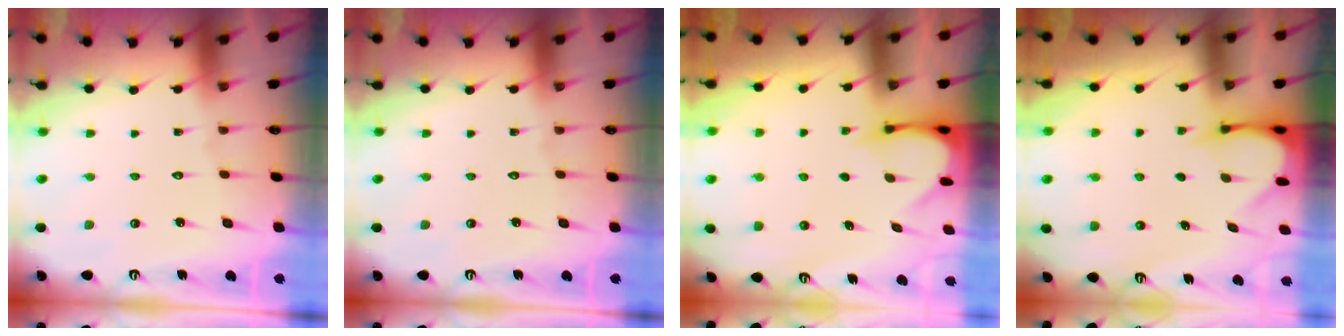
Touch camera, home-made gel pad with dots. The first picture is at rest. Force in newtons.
{"total": 0.0}
{"total": 3.7, "press": 3.6, "slide": 0.3}
{"total": 3.7, "press": 3.7, "slide": 0.3}